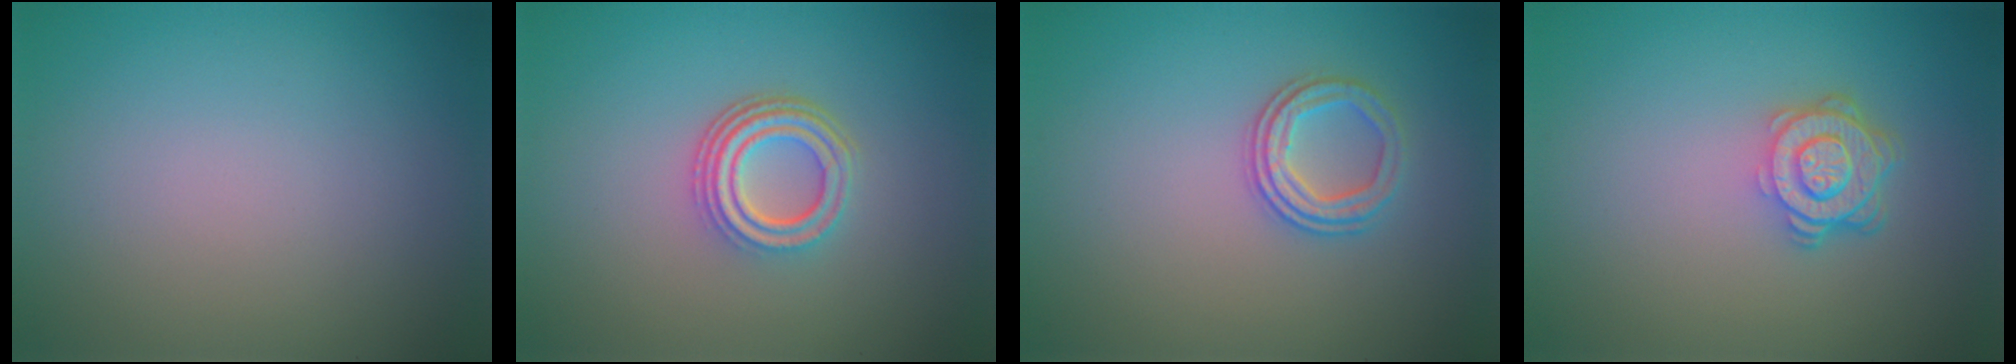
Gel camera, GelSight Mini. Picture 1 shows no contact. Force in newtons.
{"total": 4.3, "press": 3.2, "slide": 2.9}
{"total": 2.5, "press": 2.4, "slide": 0.9}
{"total": 4.1, "press": 3.1, "slide": 2.8}